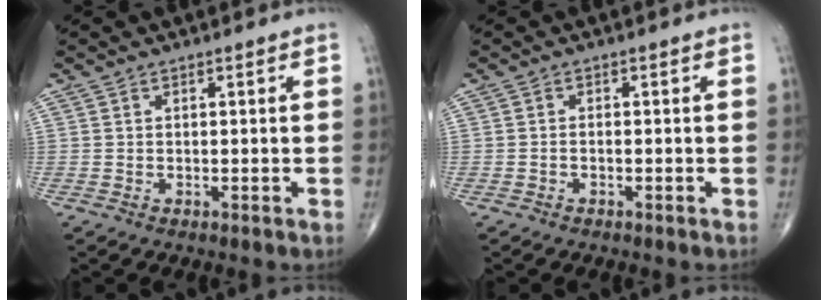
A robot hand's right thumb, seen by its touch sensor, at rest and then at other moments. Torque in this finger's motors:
{"motor_torque": [-0.03, -0.03, 0.09, 0.37, 0.02]}